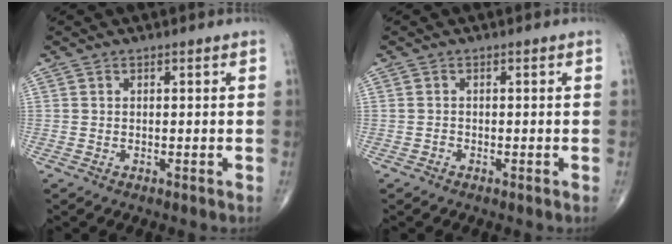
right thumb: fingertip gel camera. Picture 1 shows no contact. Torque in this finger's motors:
{"motor_torque": [0.12, 0.02, -0.06, -0.02, 0.01]}